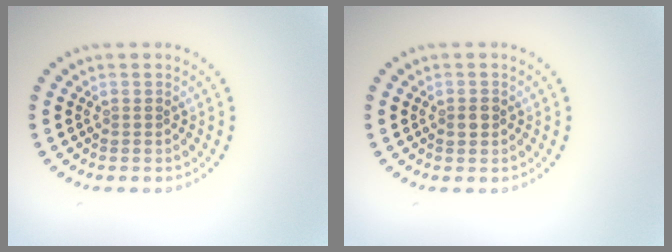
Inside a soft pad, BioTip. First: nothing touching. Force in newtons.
{"total": 1.1, "press": 1.1, "slide": 0.2}